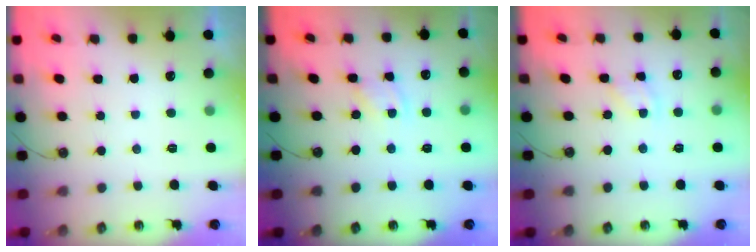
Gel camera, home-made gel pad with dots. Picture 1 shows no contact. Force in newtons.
{"total": 2.9, "press": 2.8, "slide": 0.5}
{"total": 2.9, "press": 2.9, "slide": 0.3}